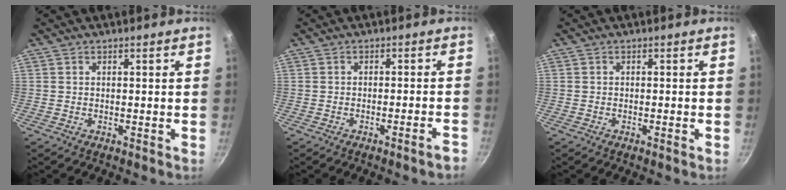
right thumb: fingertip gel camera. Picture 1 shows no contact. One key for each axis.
{"total": 3.0, "fx": -2.1, "fy": 0.0, "fz": 2.1, "tx": -0.026, "ty": 0.020, "tz": -0.024}
{"total": 0.8, "fx": -0.4, "fy": 0.0, "fz": 0.6, "tx": -0.017, "ty": 0.004, "tz": -0.009}